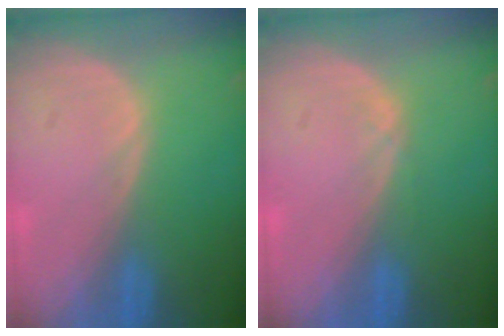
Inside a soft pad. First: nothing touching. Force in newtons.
{"total": 0.7, "press": 0.6, "slide": 0.2}